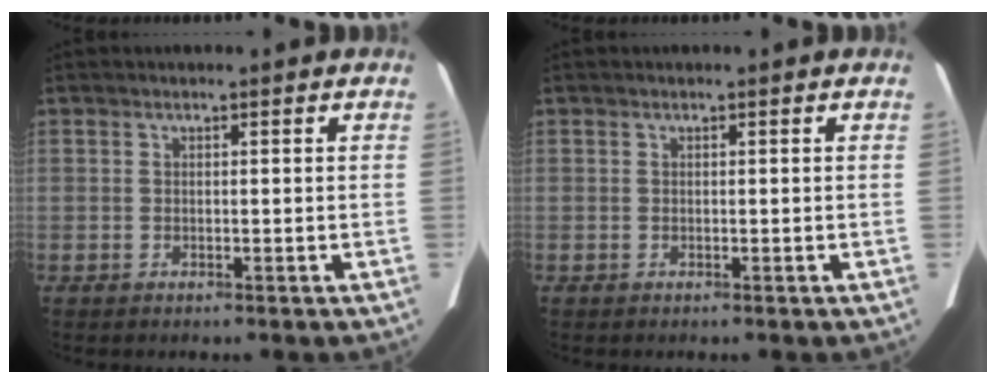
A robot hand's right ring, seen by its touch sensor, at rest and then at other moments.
{"total": 0.0}